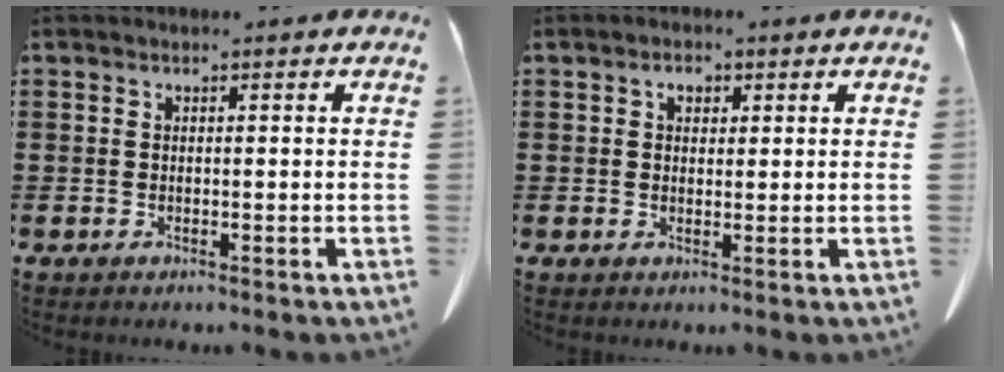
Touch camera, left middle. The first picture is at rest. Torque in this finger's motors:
{"motor_torque": [0.94, 0.89, 0.08, 0.02]}